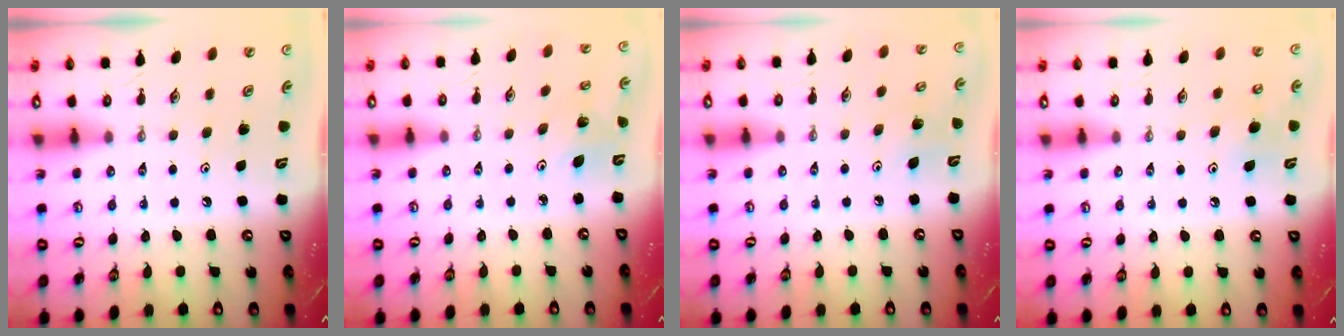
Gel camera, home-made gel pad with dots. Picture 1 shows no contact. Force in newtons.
{"total": 2.7, "press": 2.7, "slide": 0.3}
{"total": 3.8, "press": 3.8, "slide": 0.3}
{"total": 8.8, "press": 8.6, "slide": 1.5}